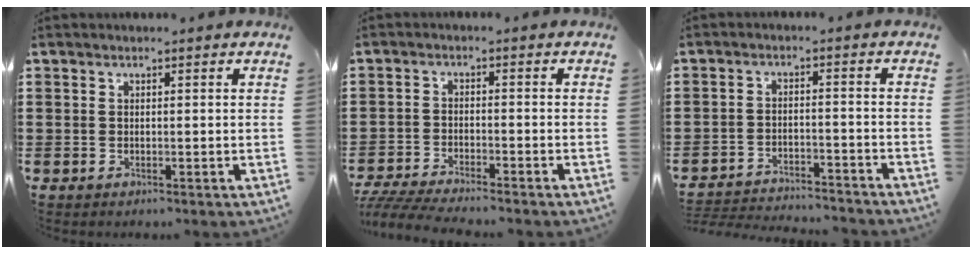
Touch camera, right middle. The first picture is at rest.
{"total": 4.3, "force": [-4.2, 0.0, 1.1], "torque": [-0.033, -0.012, -0.086]}
{"total": 3.7, "force": [-3.7, 0.3, 0.2], "torque": [-0.016, -0.001, -0.080]}